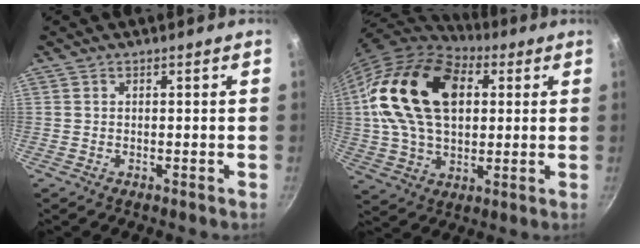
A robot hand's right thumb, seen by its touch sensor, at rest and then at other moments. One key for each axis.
{"total": 22.7, "fx": 5.0, "fy": 14.7, "fz": 16.5, "tx": -0.280, "ty": 0.009, "tz": 0.081}